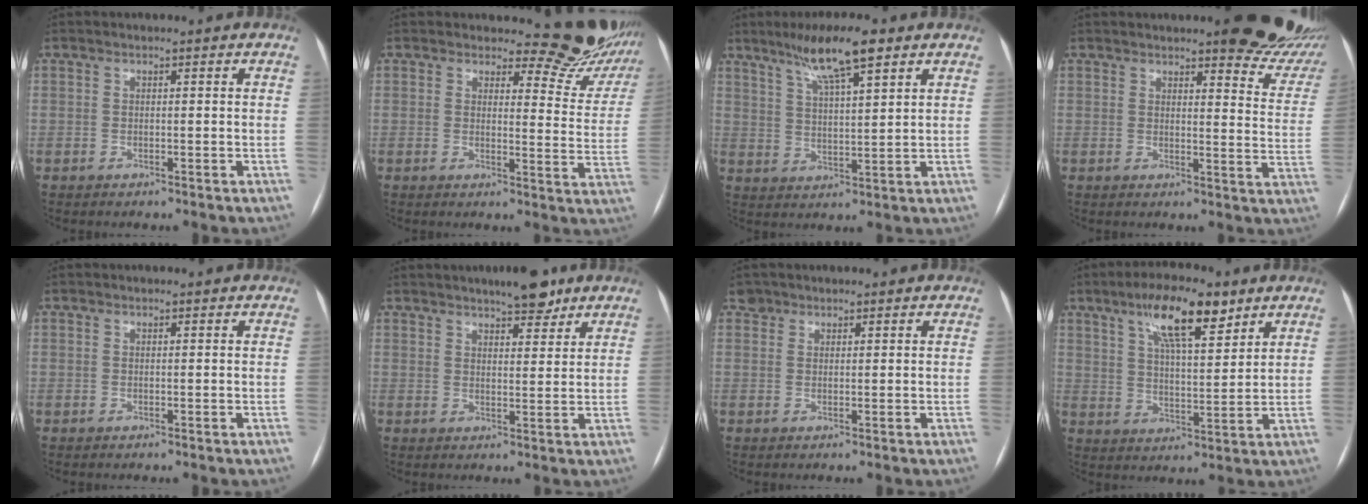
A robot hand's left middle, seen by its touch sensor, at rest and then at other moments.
{"total": 11.9, "force": [11.4, 3.1, 1.7], "torque": [0.009, -0.075, 0.104]}
{"total": 9.4, "force": [6.3, 1.0, 6.9], "torque": [-0.123, 0.009, 0.109]}
{"total": 14.9, "force": [12.9, 2.9, 6.9], "torque": [-0.055, -0.056, 0.128]}
{"total": 1.0, "force": [0.9, 0.3, 0.2], "torque": [-0.014, 0.007, 0.010]}
{"total": 6.3, "force": [4.9, 1.7, 3.5], "torque": [-0.049, 0.006, 0.073]}
{"total": 2.2, "force": [1.7, 1.4, -0.4], "torque": [0.013, 0.011, 0.022]}
{"total": 11.6, "force": [7.2, 2.9, 8.7], "torque": [-0.153, 0.012, 0.123]}